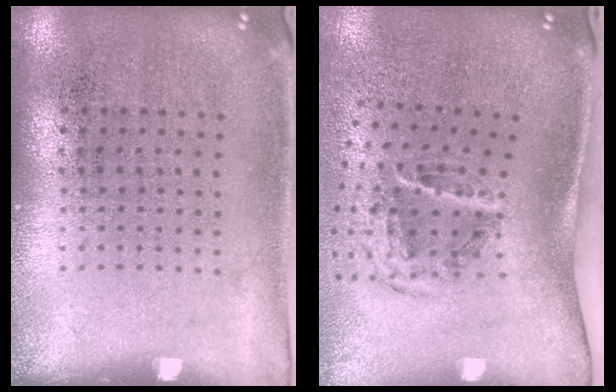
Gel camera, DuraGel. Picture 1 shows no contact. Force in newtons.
{"total": 2.1, "press": 1.2, "slide": 1.7}